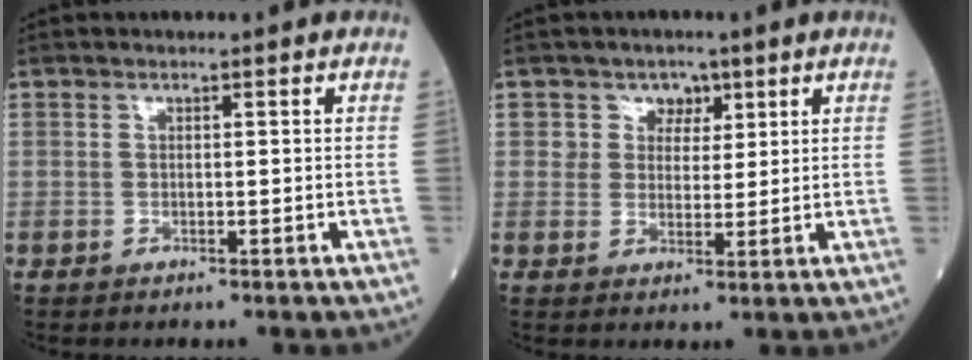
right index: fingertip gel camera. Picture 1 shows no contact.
{"total": 3.8, "force": [1.9, 3.3, 0.4], "torque": [0.006, 0.001, 0.026]}